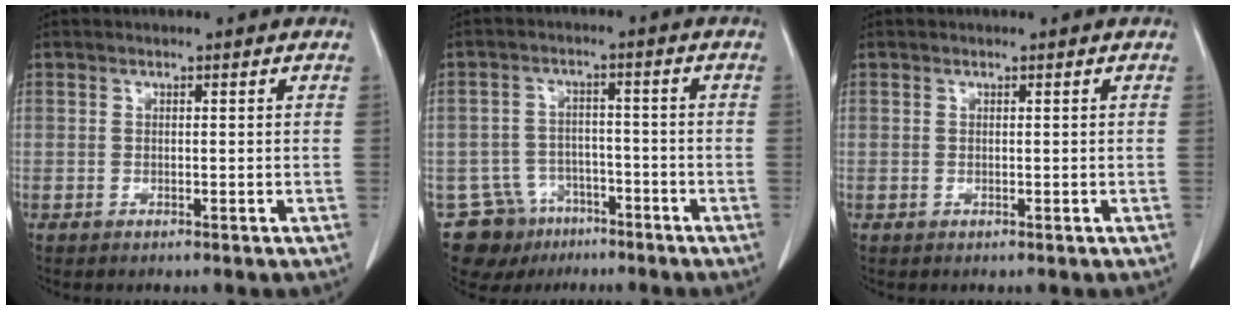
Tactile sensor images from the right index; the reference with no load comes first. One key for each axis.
{"total": 9.4, "fx": -6.3, "fy": 6.9, "fz": 1.2, "tx": -0.025, "ty": 0.022, "tz": -0.092}
{"total": 0.0}